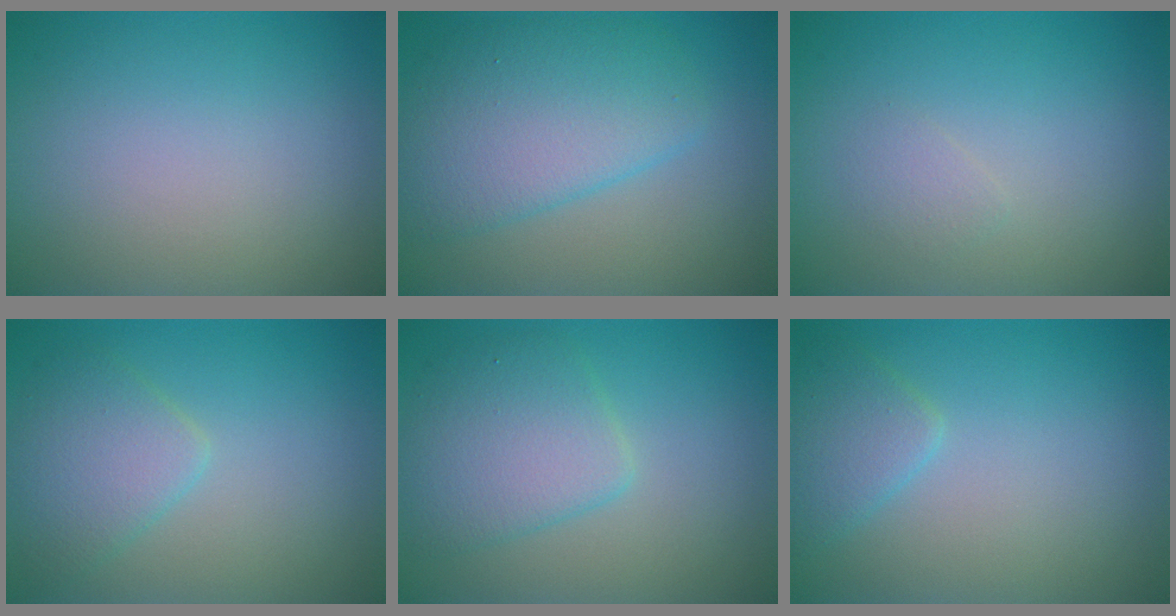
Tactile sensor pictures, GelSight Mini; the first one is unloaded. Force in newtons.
{"total": 6.1, "press": 6.1, "slide": 0.1}
{"total": 0.9, "press": 0.9, "slide": 0.1}
{"total": 3.4, "press": 3.3, "slide": 0.1}
{"total": 4.3, "press": 4.3, "slide": 0.2}
{"total": 2.4, "press": 2.4, "slide": 0.1}